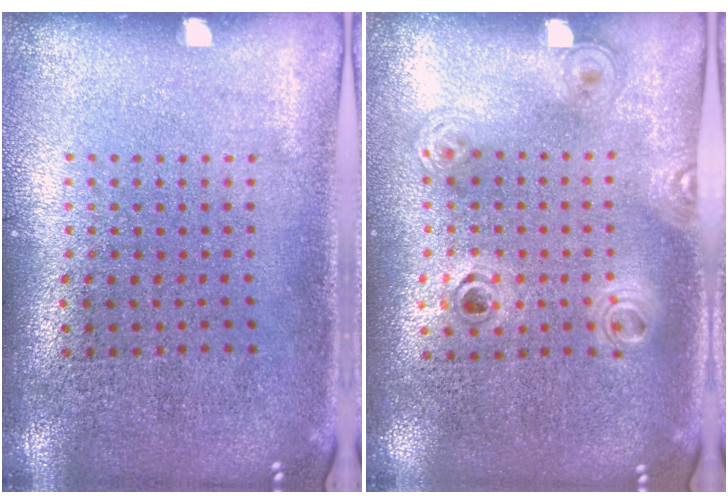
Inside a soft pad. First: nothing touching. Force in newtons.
{"total": 1.1, "press": 1.0, "slide": 0.4}